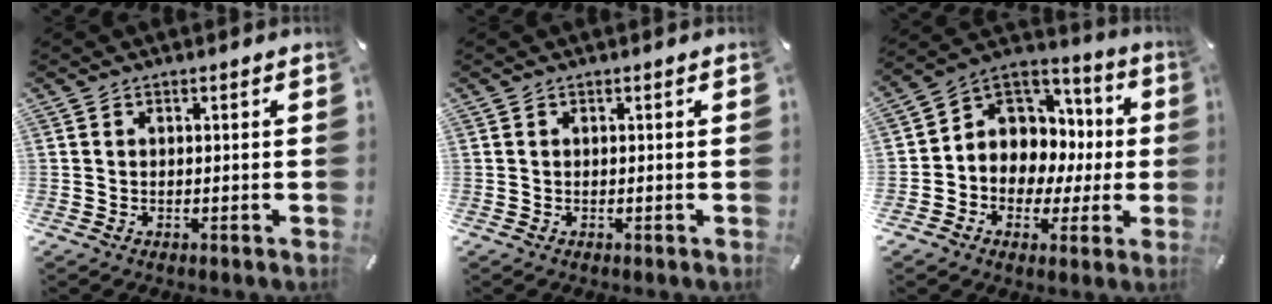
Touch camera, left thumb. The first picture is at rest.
{"total": 0.0}
{"total": 8.9, "force": [0.6, 8.7, 2.0], "torque": [-0.035, -0.031, 0.023]}